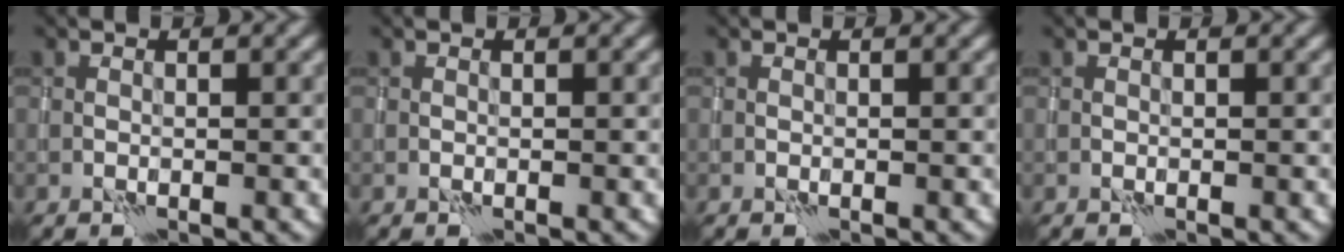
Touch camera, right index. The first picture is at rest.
{"total": 0.0}
{"total": 0.0}
{"total": 0.0}